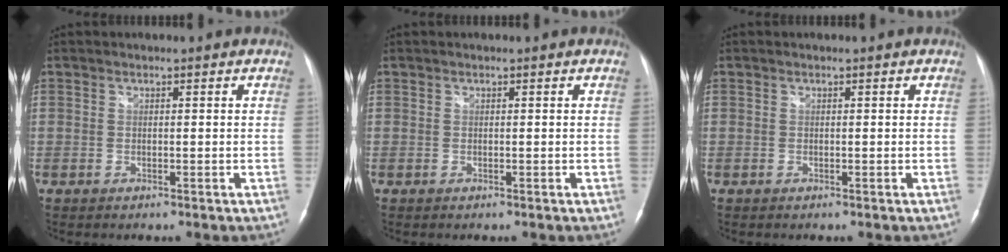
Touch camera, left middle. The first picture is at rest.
{"total": 0.0}
{"total": 0.0}